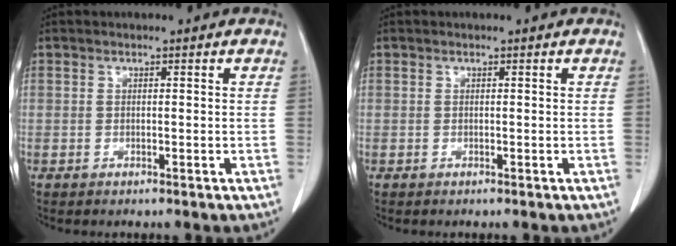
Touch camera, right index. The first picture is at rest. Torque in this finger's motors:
{"motor_torque": [0.00, 0.00, 0.01, 0.00]}